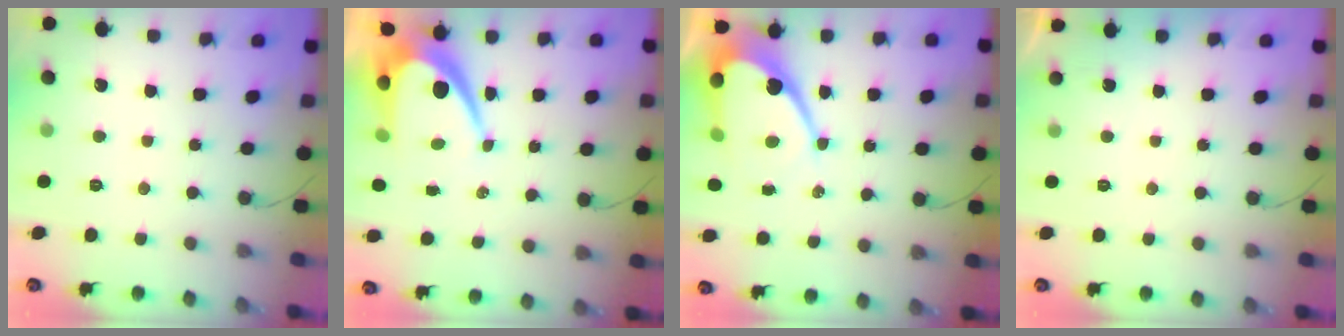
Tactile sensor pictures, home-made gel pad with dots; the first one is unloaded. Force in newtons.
{"total": 9.3, "press": 9.3, "slide": 0.6}
{"total": 13.0, "press": 12.9, "slide": 1.0}
{"total": 0.8, "press": 0.8, "slide": 0.1}